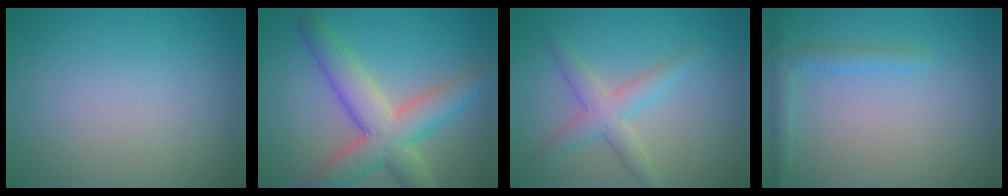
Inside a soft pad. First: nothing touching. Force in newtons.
{"total": 7.0, "press": 7.0, "slide": 0.6}
{"total": 3.0, "press": 3.0, "slide": 0.1}
{"total": 1.9, "press": 1.8, "slide": 0.2}